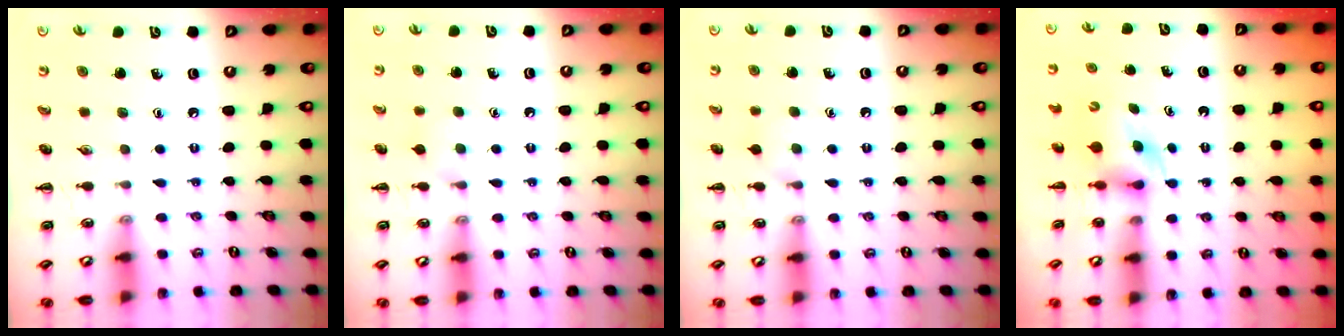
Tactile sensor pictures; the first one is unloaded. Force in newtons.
{"total": 4.6, "press": 4.4, "slide": 1.3}
{"total": 4.6, "press": 4.4, "slide": 1.3}
{"total": 4.0, "press": 3.9, "slide": 0.9}